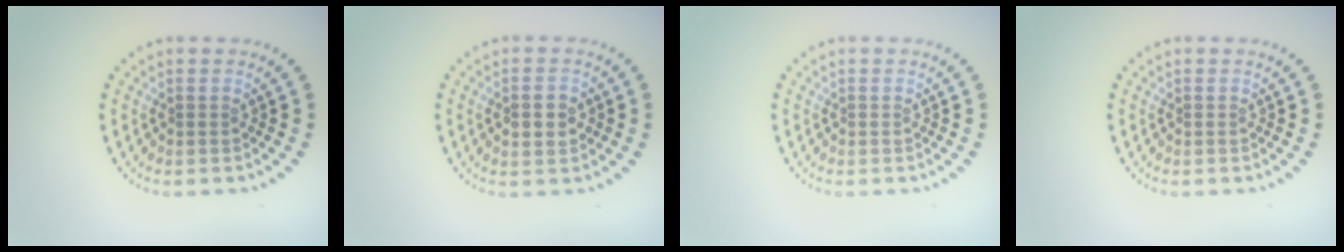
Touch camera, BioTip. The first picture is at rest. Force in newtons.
{"total": 2.8, "press": 2.8, "slide": 0.0}
{"total": 0.0}
{"total": 0.0}